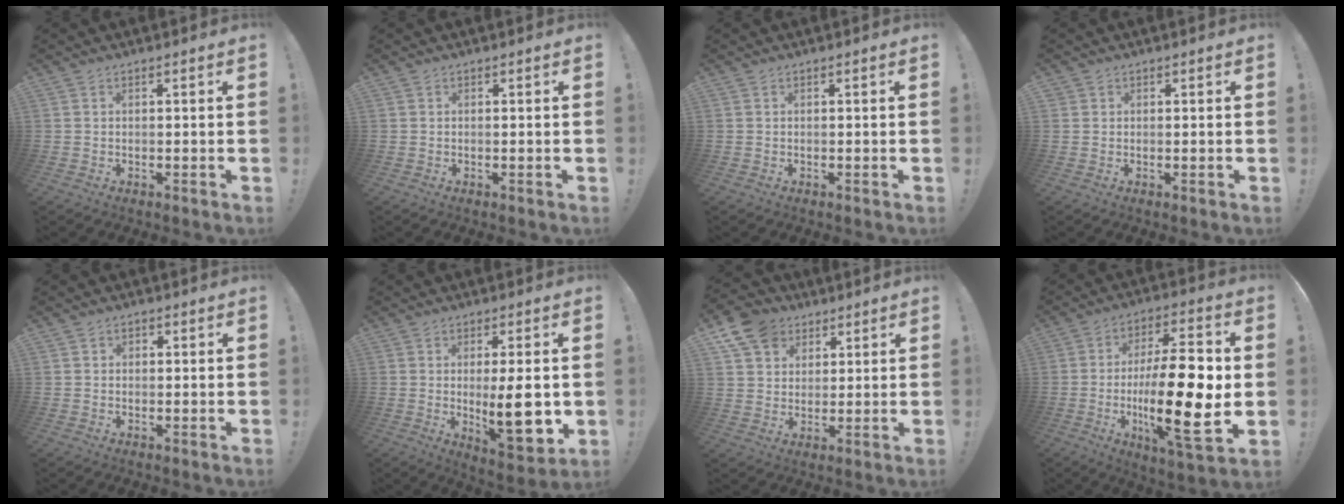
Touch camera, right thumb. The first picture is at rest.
{"total": 0.0}
{"total": 0.0}
{"total": 0.9, "force": [0.6, 0.6, 0.0], "torque": [-0.001, 0.002, 0.012]}
{"total": 1.1, "force": [-0.2, 1.0, 0.5], "torque": [-0.007, 0.004, -0.004]}
{"total": 12.9, "force": [-0.3, 3.5, 12.4], "torque": [-0.192, -0.018, -0.006]}
{"total": 11.1, "force": [5.8, 8.7, 3.9], "torque": [-0.056, -0.032, 0.114]}
{"total": 24.6, "force": [-2.3, 7.5, 23.3], "torque": [-0.407, -0.002, -0.041]}